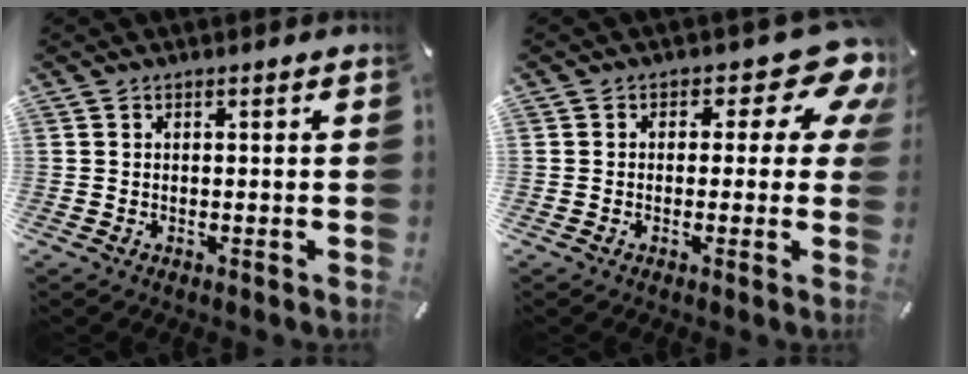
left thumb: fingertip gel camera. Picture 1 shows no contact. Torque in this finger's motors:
{"motor_torque": [1.23, 0.74, 0.24, -0.14, -0.03]}